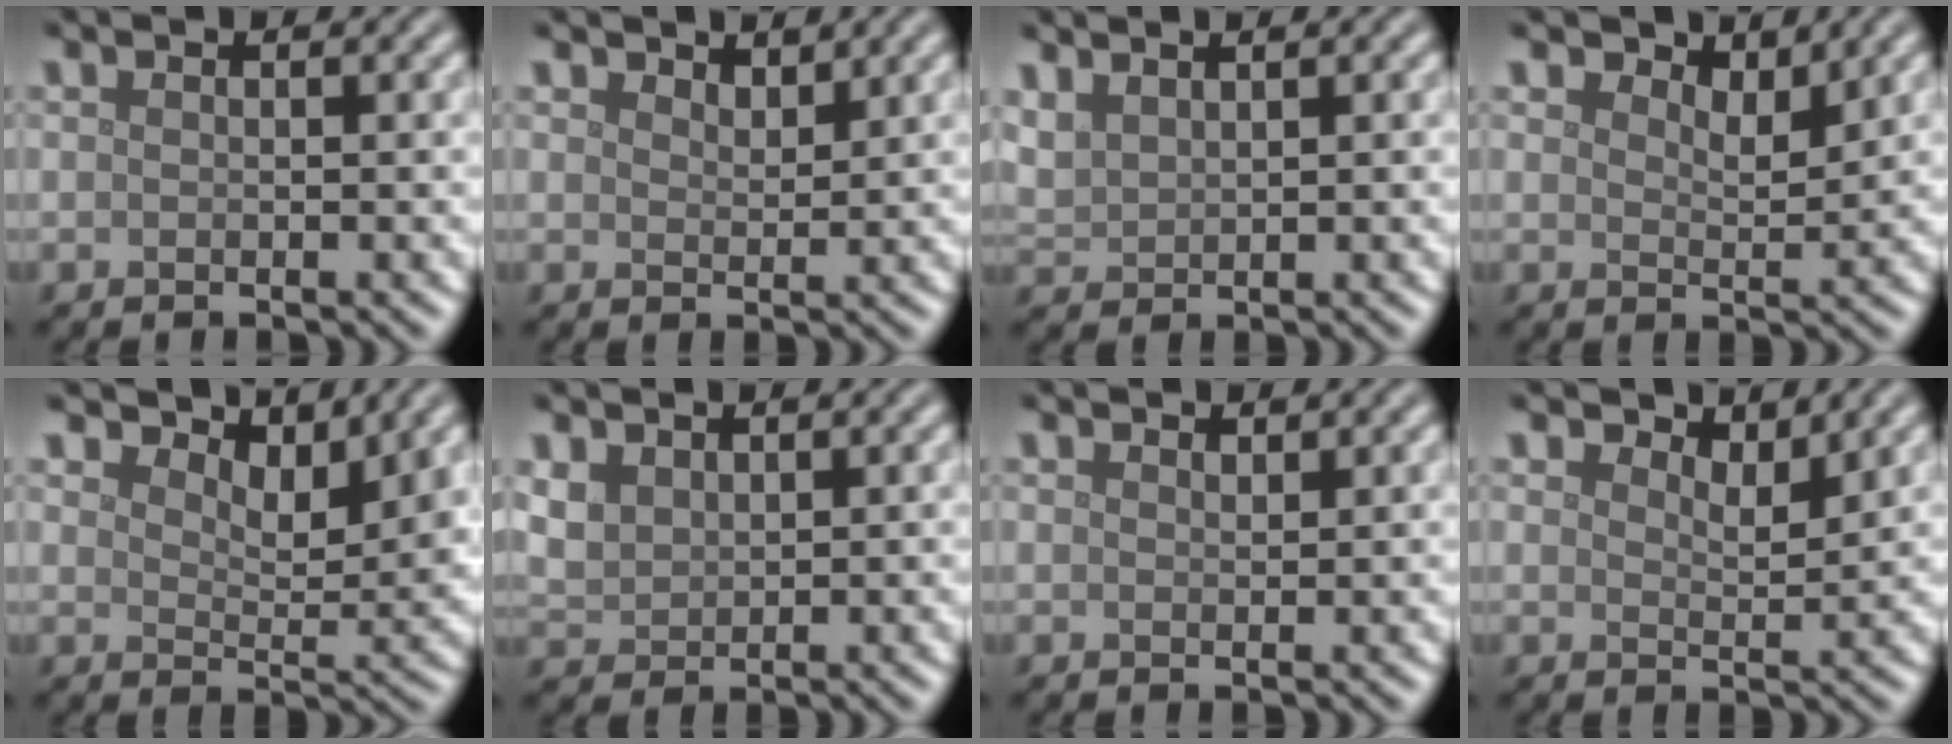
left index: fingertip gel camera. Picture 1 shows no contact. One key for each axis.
{"total": 2.0, "fx": 1.9, "fy": 0.5, "fz": 0.5, "tx": -0.009, "ty": 0.002, "tz": 0.032}
{"total": 2.2, "fx": 1.7, "fy": 1.1, "fz": 0.9, "tx": -0.026, "ty": 0.006, "tz": 0.042}
{"total": 2.7, "fx": 2.5, "fy": 0.7, "fz": 0.8, "tx": -0.012, "ty": -0.002, "tz": 0.036}
{"total": 4.6, "fx": 4.0, "fy": 1.3, "fz": 1.8, "tx": -0.034, "ty": -0.003, "tz": 0.062}
{"total": 2.7, "fx": 1.4, "fy": 1.9, "fz": 1.3, "tx": -0.037, "ty": 0.001, "tz": 0.031}
{"total": 0.6, "fx": 0.6, "fy": 0.2, "fz": 0.1, "tx": -0.002, "ty": -0.001, "tz": 0.012}
{"total": 2.4, "fx": 2.2, "fy": 0.5, "fz": 0.8, "tx": -0.011, "ty": -0.002, "tz": 0.032}